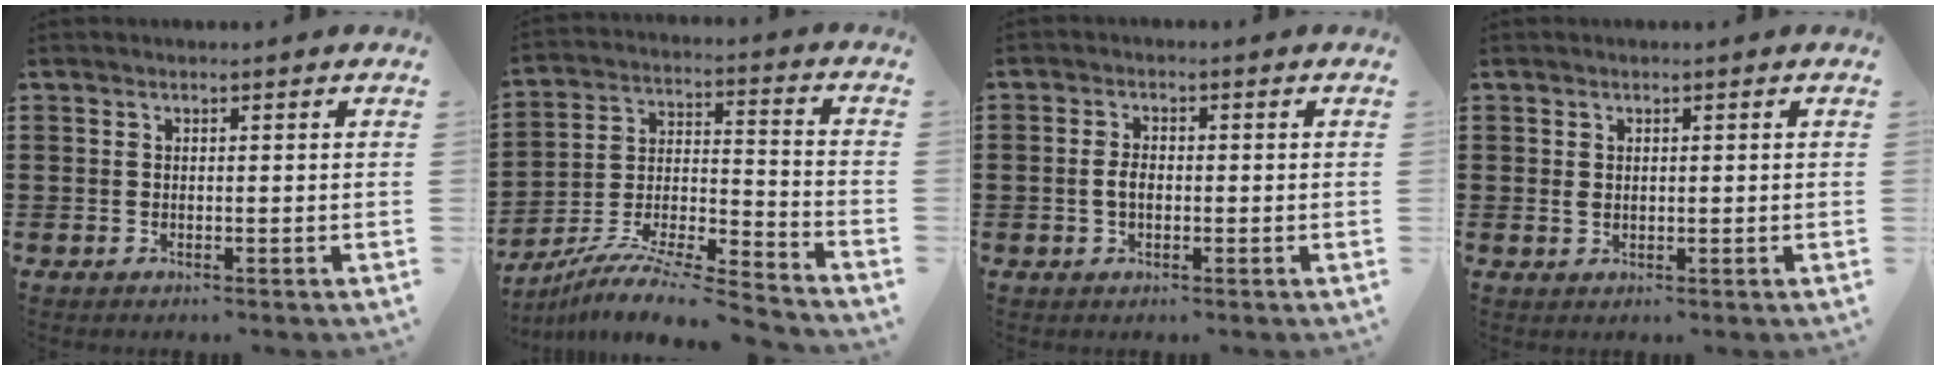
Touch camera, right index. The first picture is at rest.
{"total": 9.1, "force": [-8.6, 0.2, 3.1], "torque": [-0.049, 0.005, -0.171]}
{"total": 2.4, "force": [-0.3, 1.4, 1.9], "torque": [-0.046, 0.002, -0.009]}
{"total": 0.9, "force": [0.4, 0.7, 0.5], "torque": [-0.012, 0.006, 0.006]}